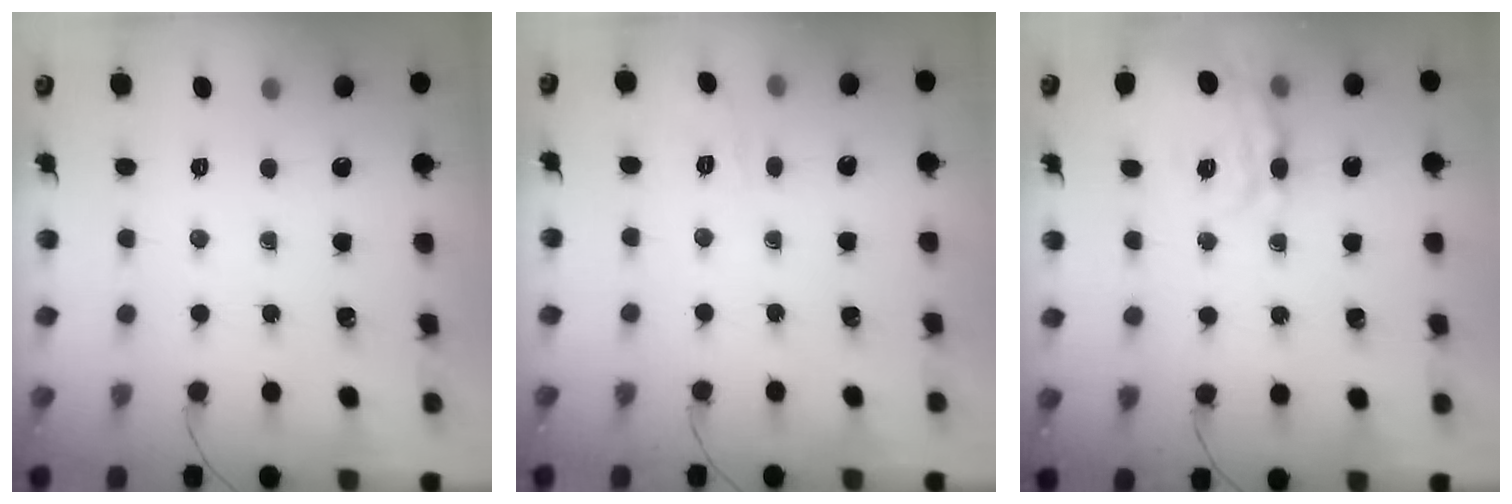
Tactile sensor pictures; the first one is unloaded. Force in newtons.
{"total": 2.0, "press": 0.8, "slide": 1.9}
{"total": 11.4, "press": 11.1, "slide": 2.6}